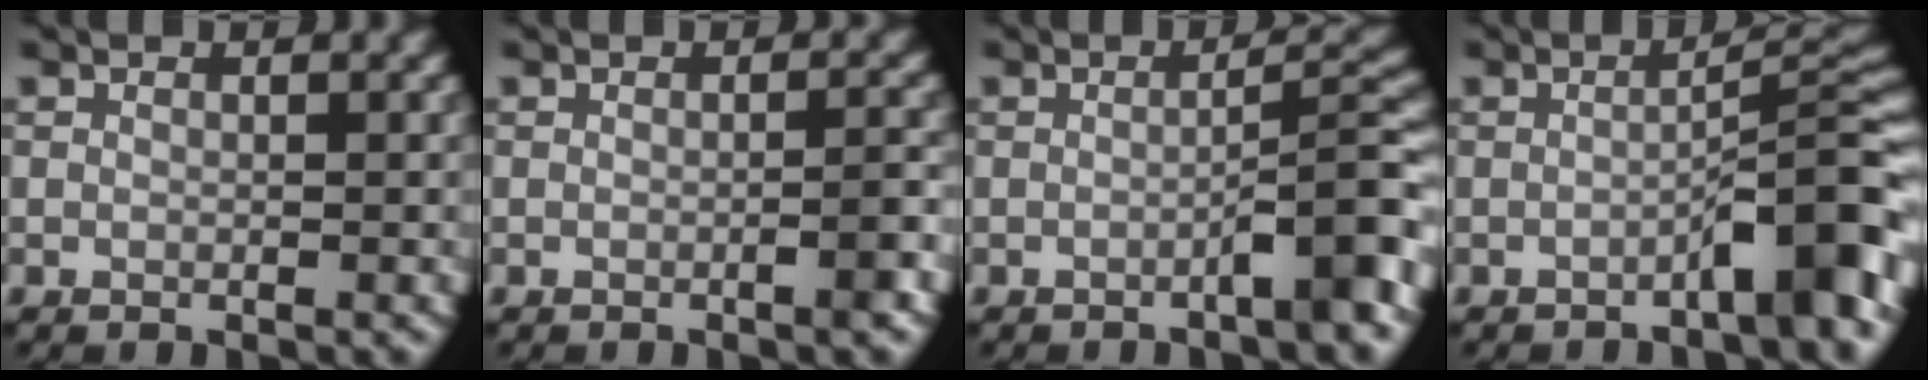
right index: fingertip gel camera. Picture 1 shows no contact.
{"total": 1.7, "force": [-0.7, 0.2, 1.6], "torque": [-0.020, 0.006, -0.015]}
{"total": 4.5, "force": [-2.1, 0.4, 3.9], "torque": [-0.054, 0.023, -0.037]}
{"total": 6.0, "force": [-3.0, 0.8, 5.1], "torque": [-0.070, 0.025, -0.051]}